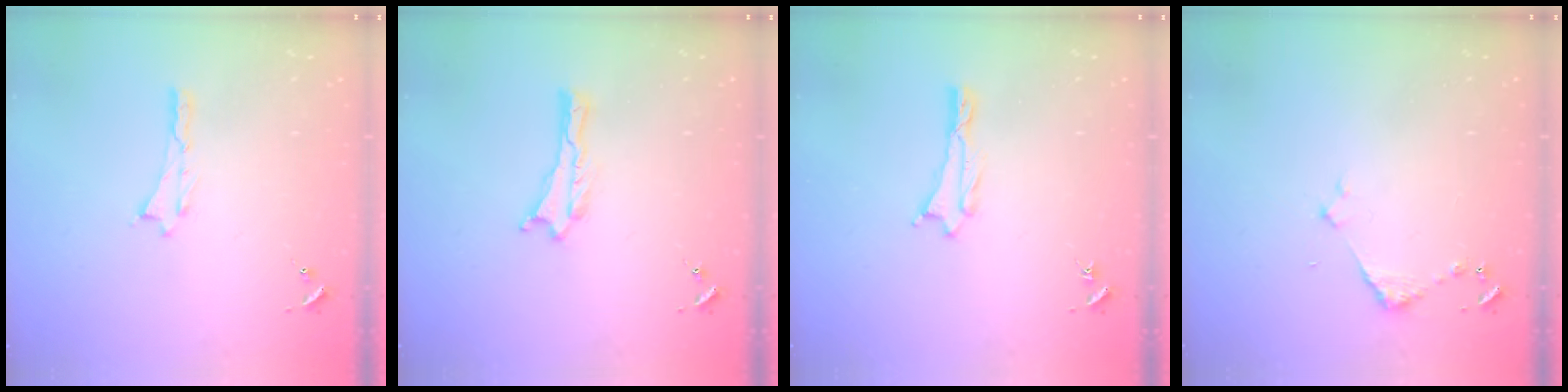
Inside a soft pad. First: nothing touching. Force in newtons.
{"total": 0.0}
{"total": 0.7, "press": 0.7, "slide": 0.1}
{"total": 2.9, "press": 2.9, "slide": 0.3}